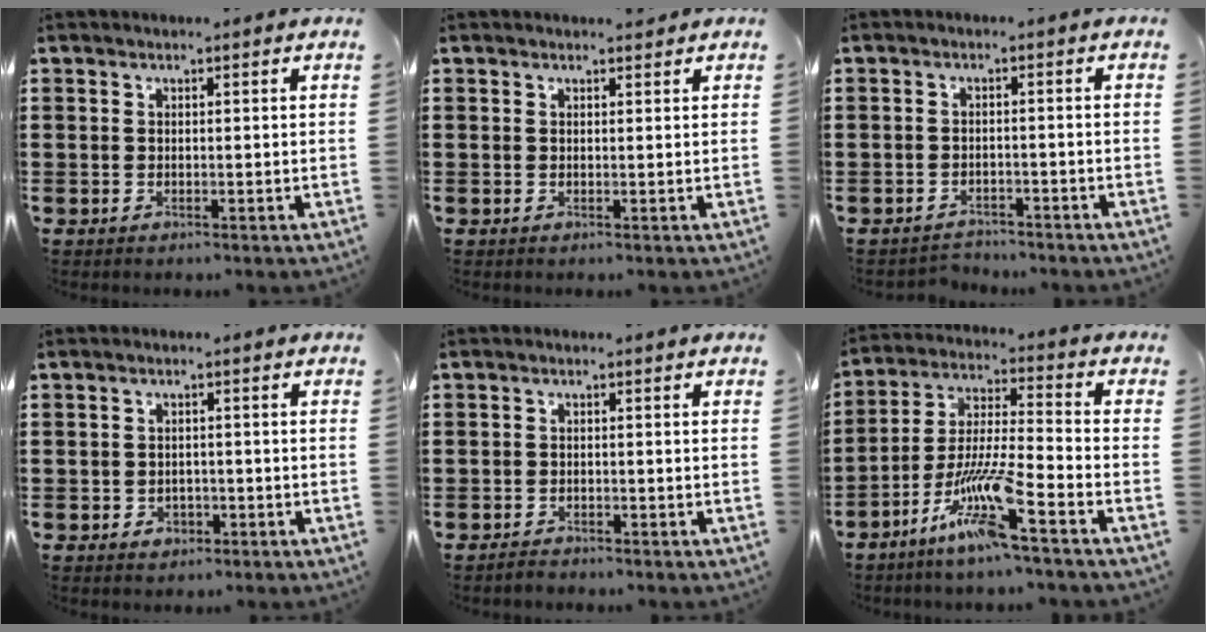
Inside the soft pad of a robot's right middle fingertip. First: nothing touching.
{"total": 0.7, "force": [0.6, 0.3, 0.1], "torque": [0.005, -0.003, 0.009]}
{"total": 2.1, "force": [-2.0, 0.4, -0.1], "torque": [-0.006, 0.000, -0.046]}
{"total": 1.5, "force": [-0.8, 1.2, 0.5], "torque": [-0.014, 0.002, -0.019]}
{"total": 1.3, "force": [-1.3, 0.3, 0.0], "torque": [-0.003, 0.004, -0.028]}
{"total": 11.1, "force": [-7.0, 0.6, 8.5], "torque": [-0.187, -0.014, -0.142]}